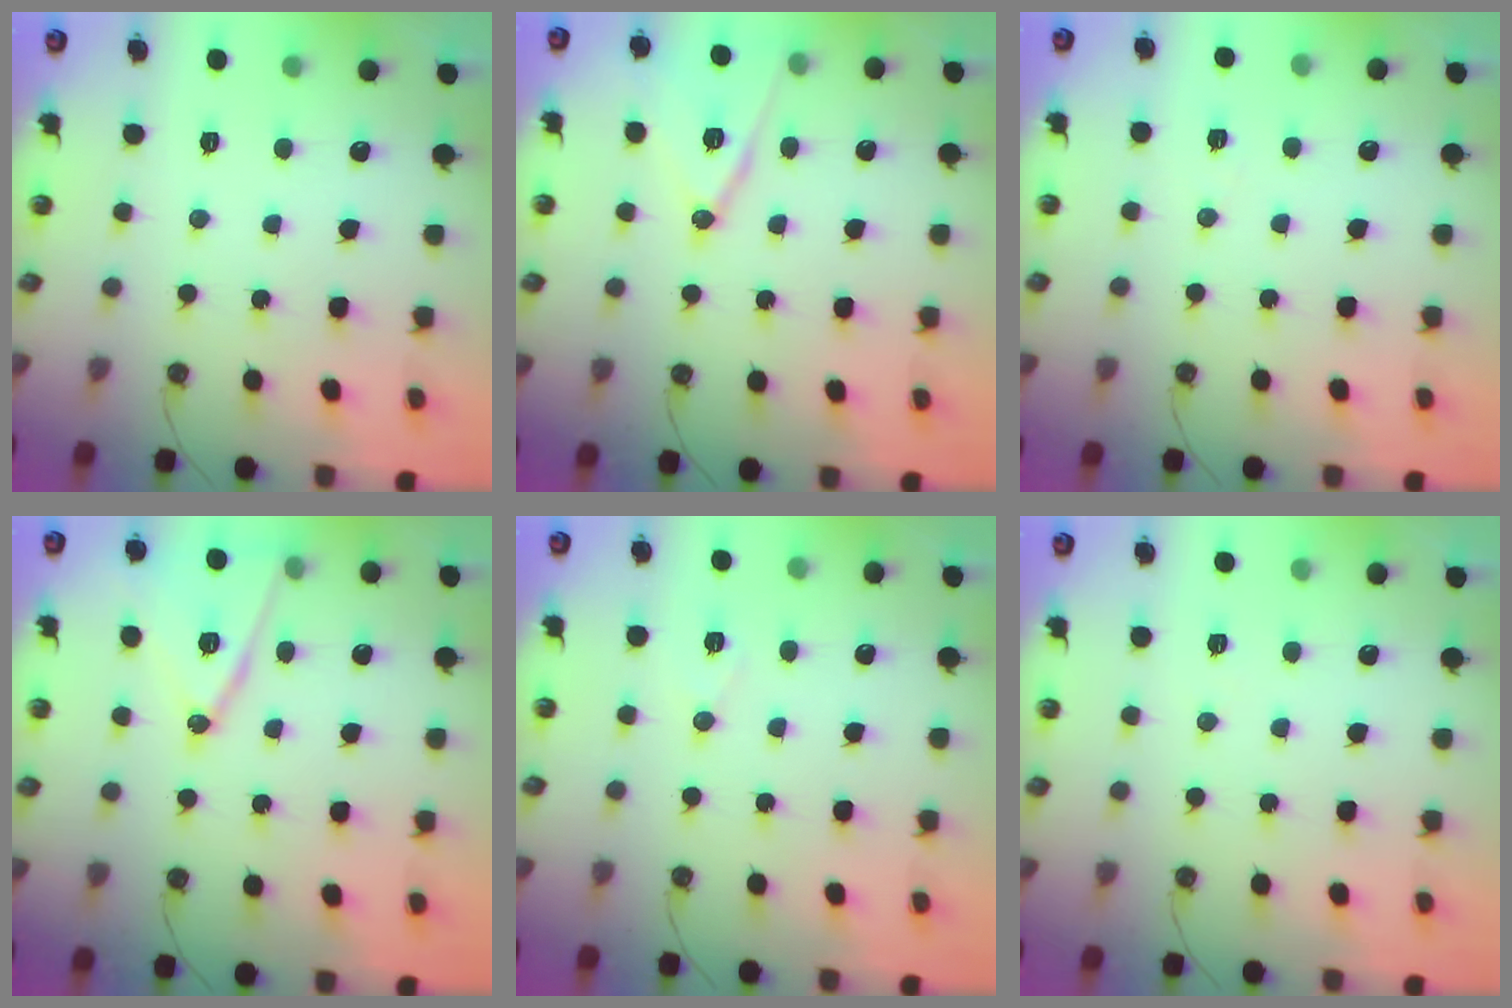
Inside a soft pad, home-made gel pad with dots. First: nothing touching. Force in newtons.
{"total": 12.7, "press": 12.2, "slide": 3.4}
{"total": 3.3, "press": 3.0, "slide": 1.5}
{"total": 13.2, "press": 12.7, "slide": 3.5}
{"total": 7.3, "press": 5.8, "slide": 4.4}
{"total": 5.3, "press": 3.1, "slide": 4.3}